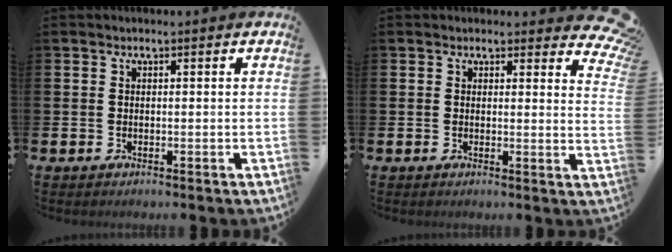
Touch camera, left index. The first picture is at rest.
{"total": 2.5, "force": [2.2, 1.2, 0.5], "torque": [0.006, -0.017, 0.033]}